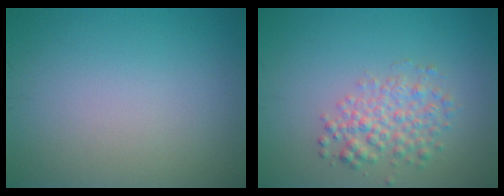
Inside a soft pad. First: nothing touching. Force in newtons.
{"total": 3.3, "press": 3.3, "slide": 0.1}